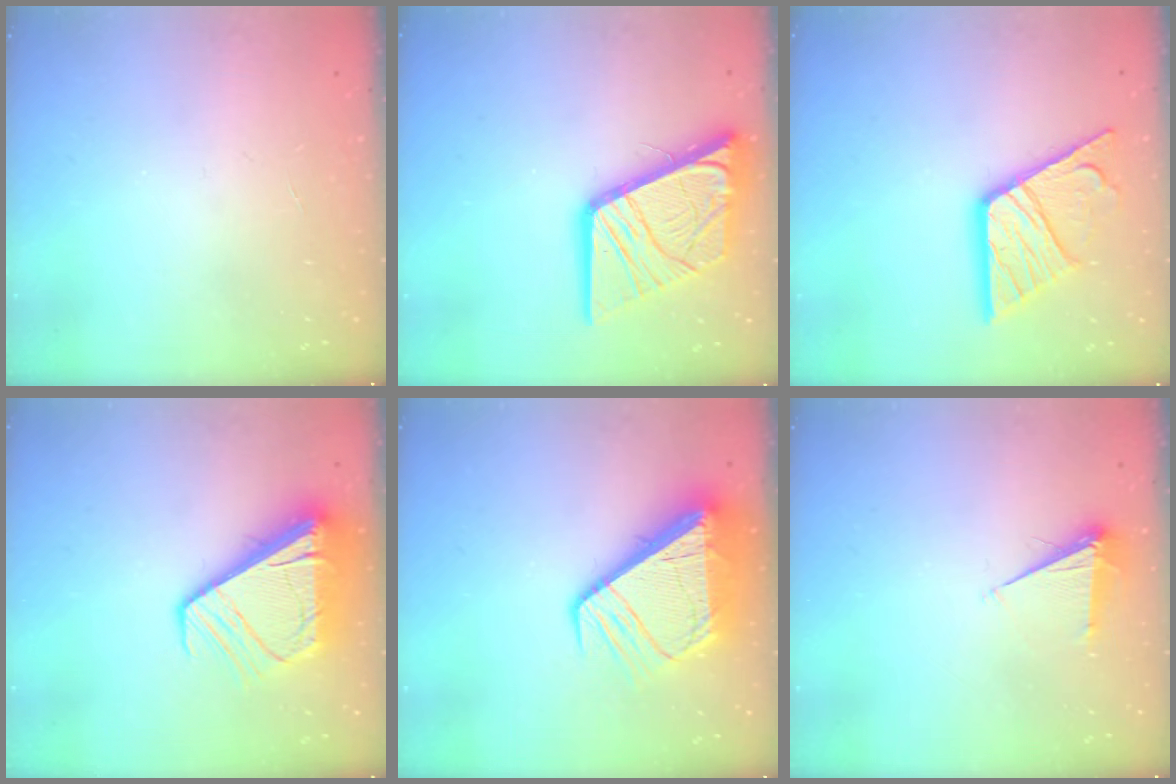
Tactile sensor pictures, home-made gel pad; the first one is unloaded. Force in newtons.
{"total": 19.2, "press": 19.0, "slide": 2.4}
{"total": 17.3, "press": 17.2, "slide": 1.7}
{"total": 13.5, "press": 13.4, "slide": 1.6}
{"total": 15.2, "press": 15.1, "slide": 1.8}
{"total": 5.4, "press": 5.4, "slide": 0.8}